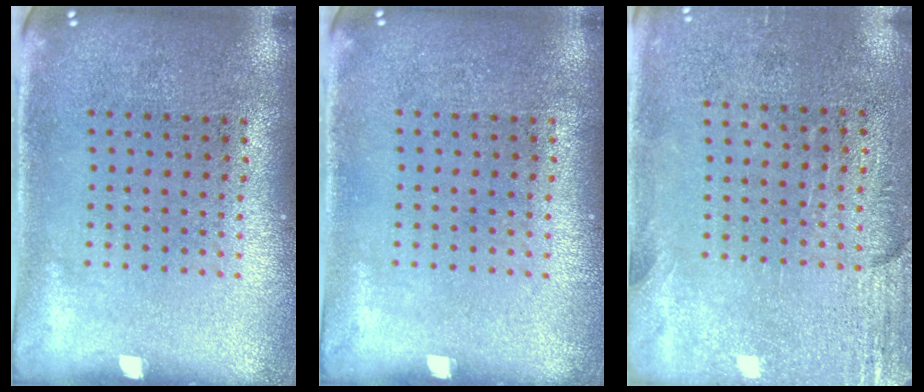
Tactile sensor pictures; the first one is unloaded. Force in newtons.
{"total": 0.0}
{"total": 2.8, "press": 2.4, "slide": 1.4}